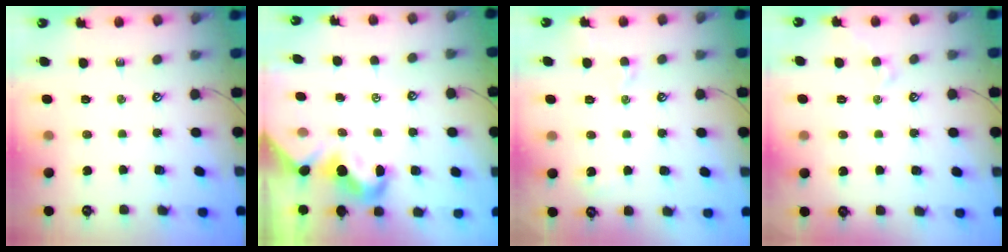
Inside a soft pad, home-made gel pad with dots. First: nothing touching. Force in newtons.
{"total": 1.8, "press": 1.8, "slide": 0.6}
{"total": 2.4, "press": 2.2, "slide": 0.7}
{"total": 1.9, "press": 1.8, "slide": 0.4}